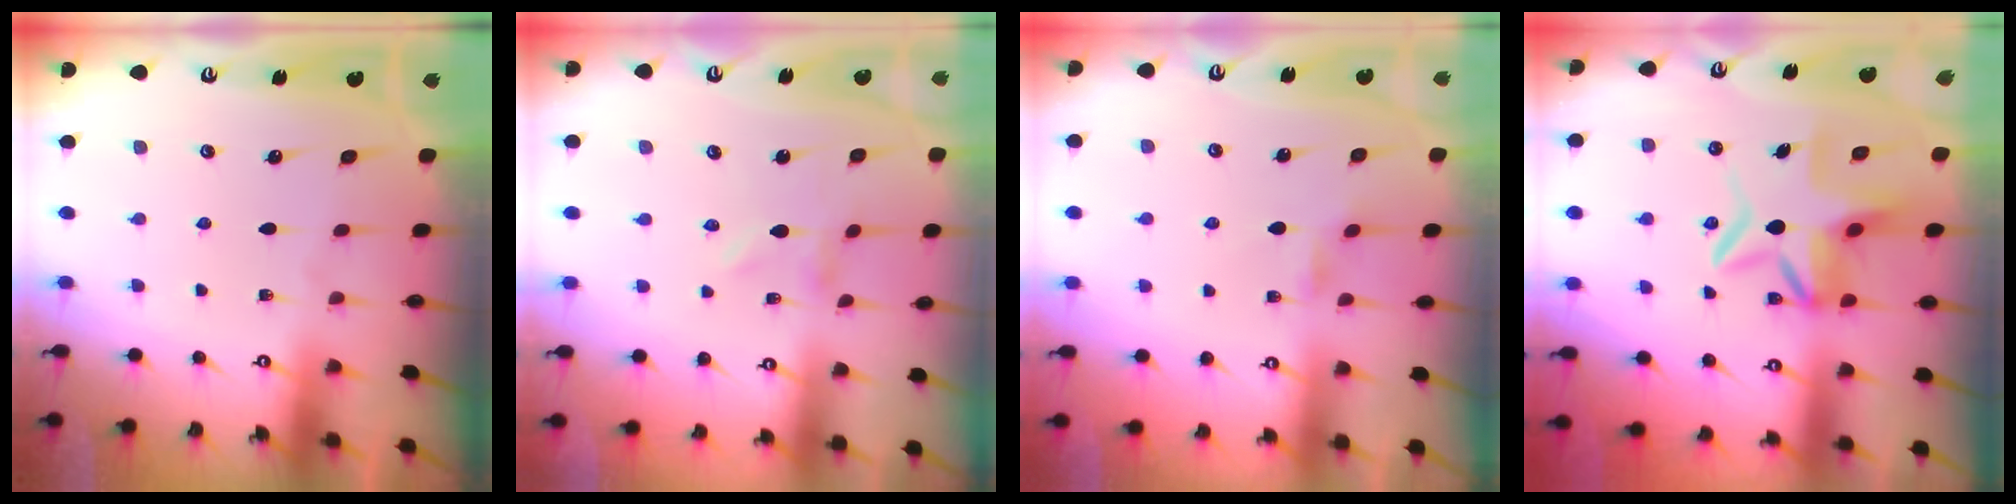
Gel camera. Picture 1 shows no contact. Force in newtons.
{"total": 0.0}
{"total": 1.8, "press": 1.8, "slide": 0.3}
{"total": 8.8, "press": 8.2, "slide": 3.1}